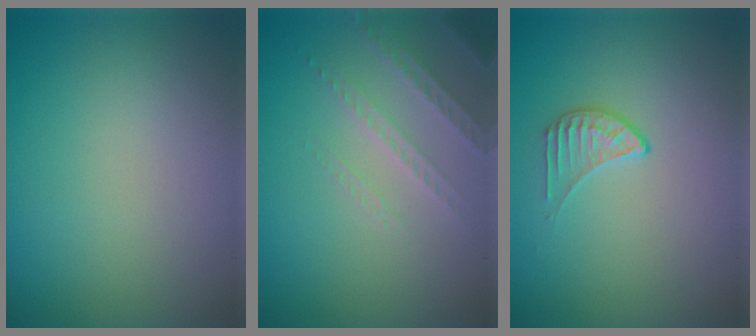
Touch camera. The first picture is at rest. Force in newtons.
{"total": 2.5, "press": 2.4, "slide": 0.7}
{"total": 1.6, "press": 1.0, "slide": 1.2}